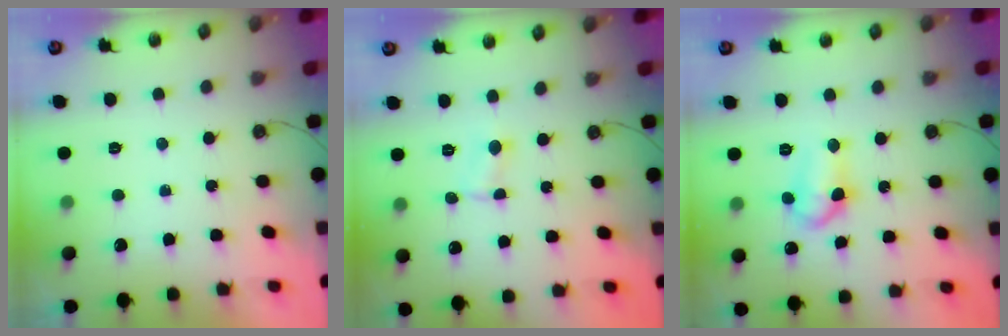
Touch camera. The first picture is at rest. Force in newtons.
{"total": 1.6, "press": 1.5, "slide": 0.4}
{"total": 9.1, "press": 9.0, "slide": 0.9}